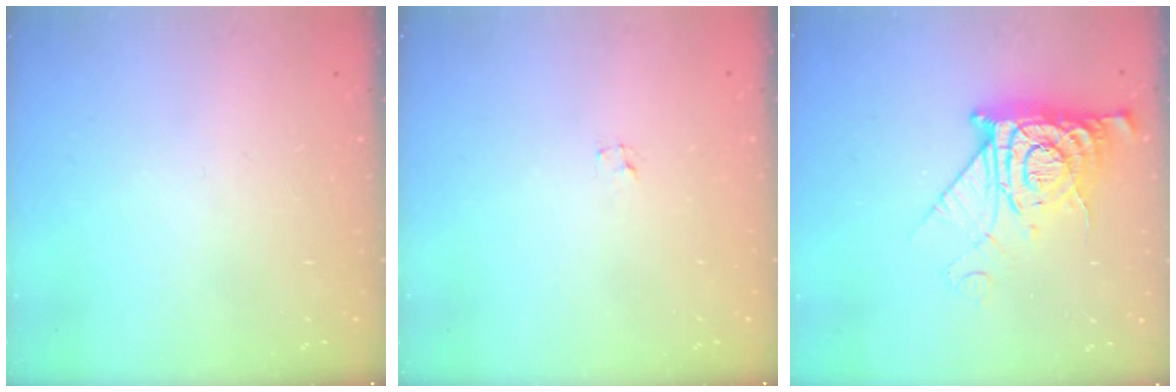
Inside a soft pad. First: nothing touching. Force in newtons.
{"total": 1.2, "press": 1.2, "slide": 0.1}
{"total": 11.7, "press": 11.6, "slide": 1.4}